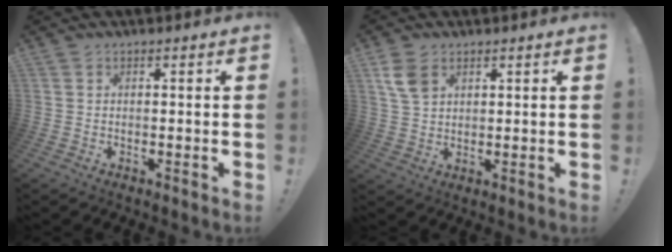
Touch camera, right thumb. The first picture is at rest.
{"total": 6.9, "force": [3.2, 4.6, 4.0], "torque": [-0.067, -0.010, 0.061]}